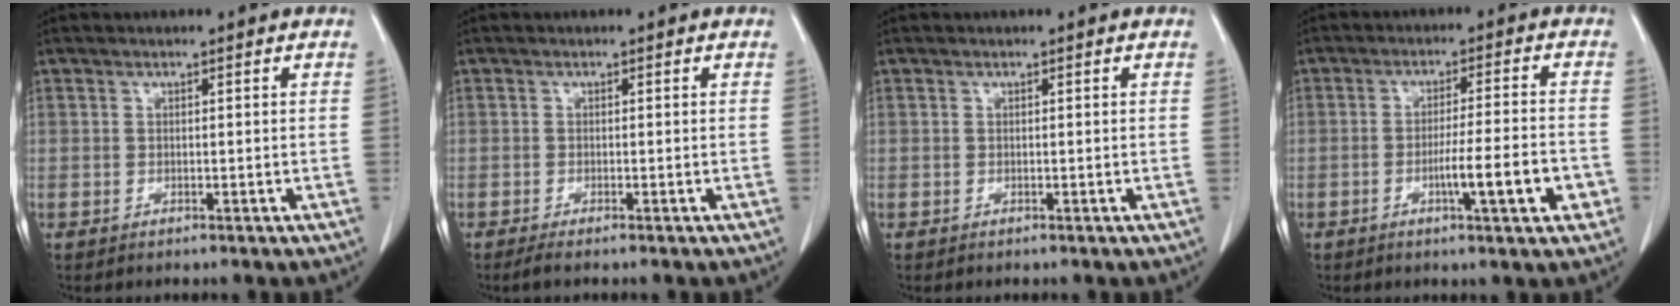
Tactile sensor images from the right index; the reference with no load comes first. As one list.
[{"total": 1.7, "force": [-1.3, -0.2, 1.0], "torque": [-0.018, -0.003, -0.022]}, {"total": 0.0}, {"total": 7.8, "force": [-2.6, 0.5, 7.3], "torque": [-0.109, -0.001, -0.036]}]